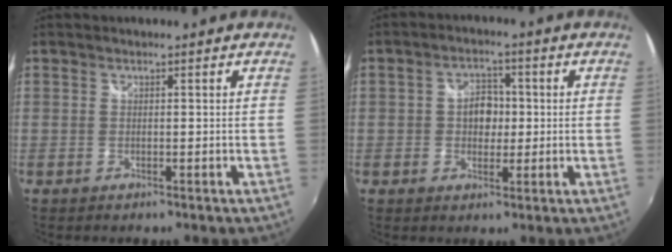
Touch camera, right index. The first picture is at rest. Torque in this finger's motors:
{"motor_torque": [0.11, -0.01, 0.13, 0.05]}